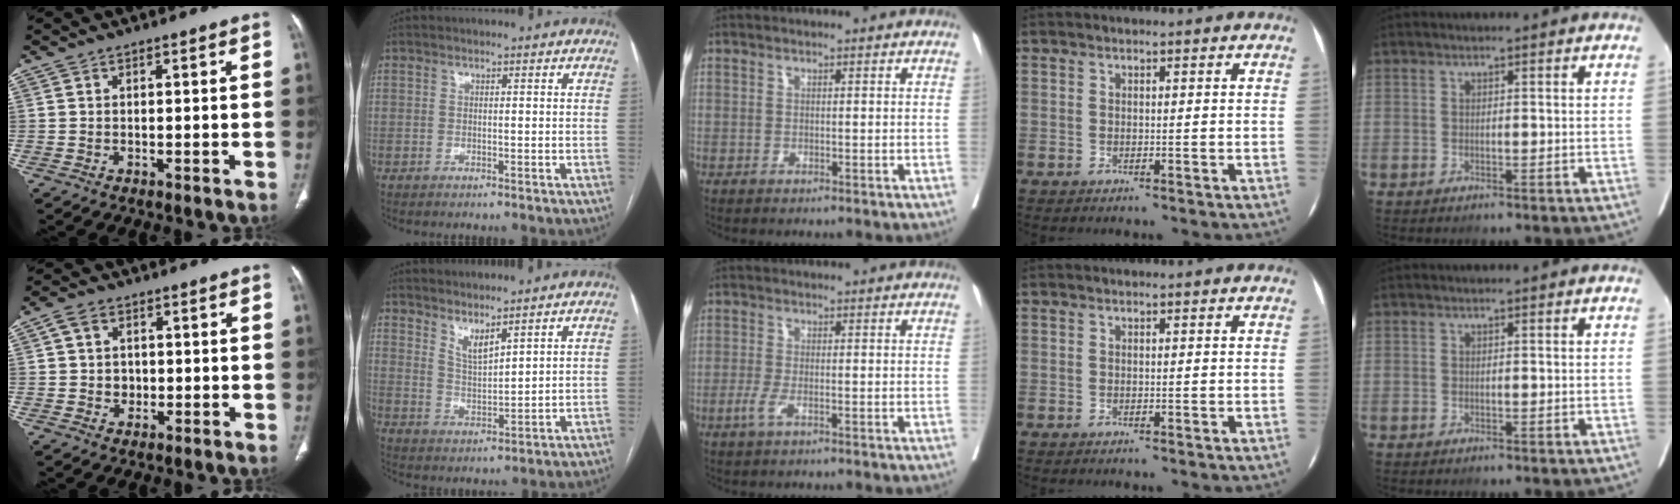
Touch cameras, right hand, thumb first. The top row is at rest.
{"thumb": {"total": 4.4, "force": [0.3, 3.6, 2.4], "torque": [-0.029, 0.002, 0.003]}, "index": {"total": 3.9, "force": [3.2, 0.6, 2.1], "torque": [-0.044, -0.016, 0.069]}, "middle": {"total": 2.2, "force": [-1.0, 0.6, 1.9], "torque": [-0.046, -0.004, -0.020]}}